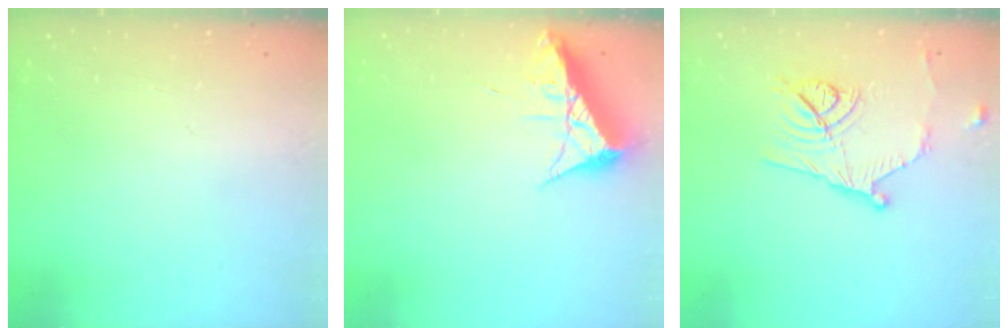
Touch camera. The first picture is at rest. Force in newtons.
{"total": 7.1, "press": 7.1, "slide": 0.8}
{"total": 13.6, "press": 13.4, "slide": 2.4}